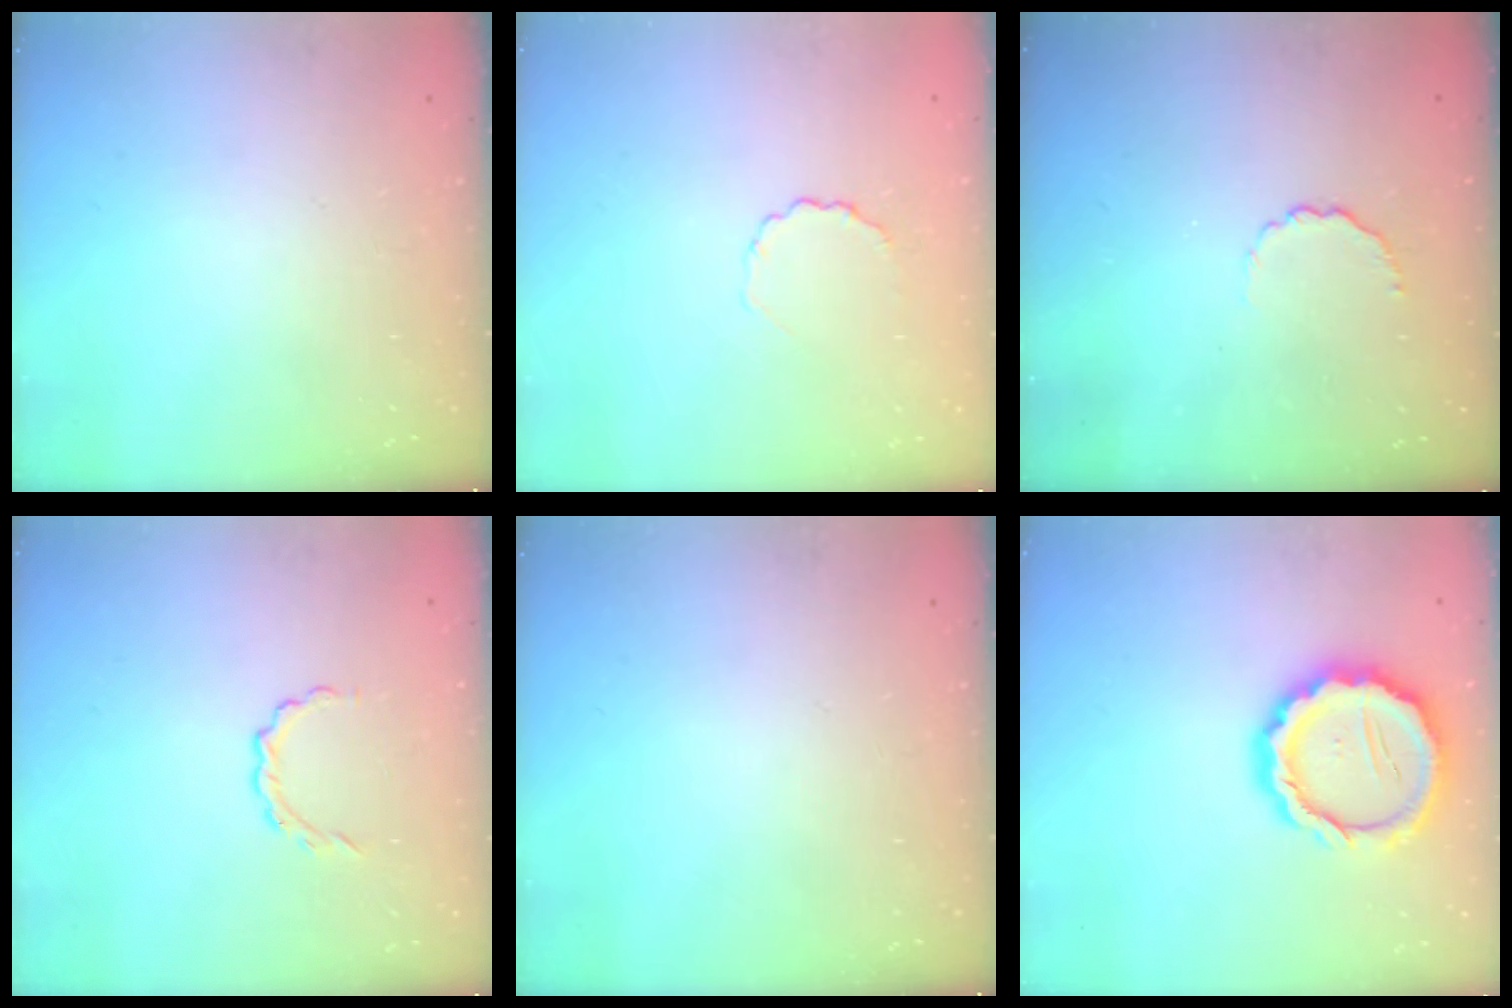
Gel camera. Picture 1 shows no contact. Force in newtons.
{"total": 2.6, "press": 2.3, "slide": 1.0}
{"total": 3.3, "press": 3.0, "slide": 1.1}
{"total": 3.5, "press": 3.3, "slide": 1.1}
{"total": 0.0}
{"total": 15.8, "press": 15.5, "slide": 3.2}